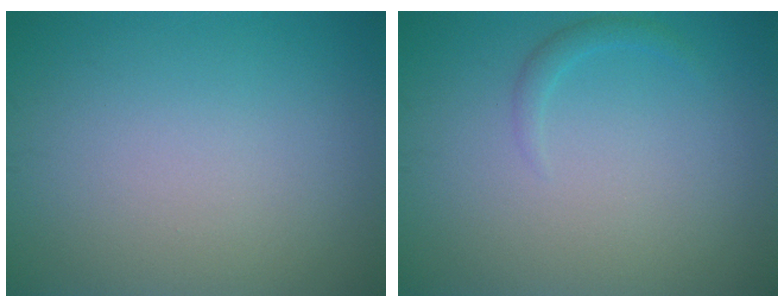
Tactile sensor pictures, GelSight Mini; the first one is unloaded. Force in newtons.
{"total": 1.0, "press": 1.0, "slide": 0.1}